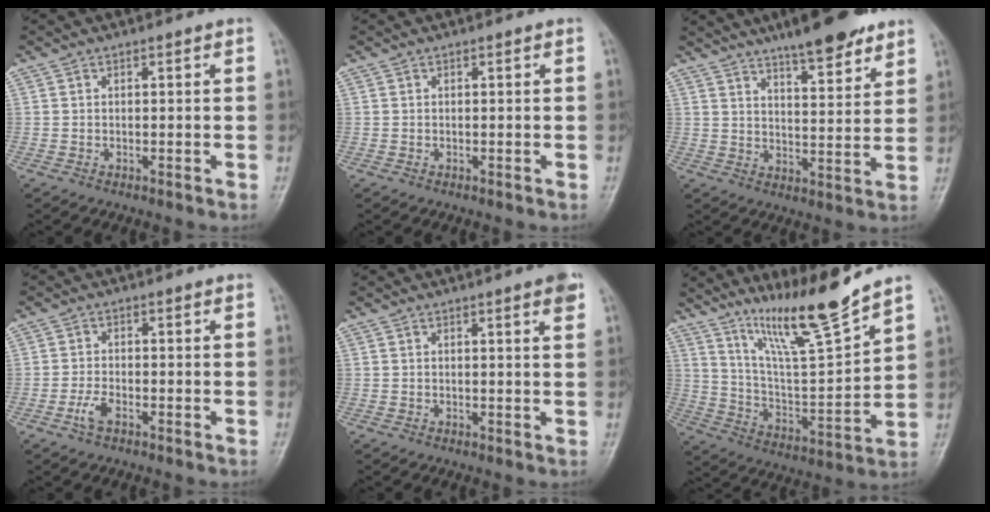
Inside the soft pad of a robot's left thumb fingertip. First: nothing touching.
{"total": 0.0}
{"total": 12.2, "force": [8.9, 3.0, 7.8], "torque": [-0.094, -0.049, 0.137]}
{"total": 2.6, "force": [-1.4, 1.1, 1.9], "torque": [-0.047, 0.009, -0.028]}
{"total": 3.0, "force": [1.7, 0.2, 2.4], "torque": [-0.029, -0.006, 0.019]}
{"total": 15.4, "force": [12.3, 0.2, 9.3], "torque": [-0.147, -0.081, 0.227]}